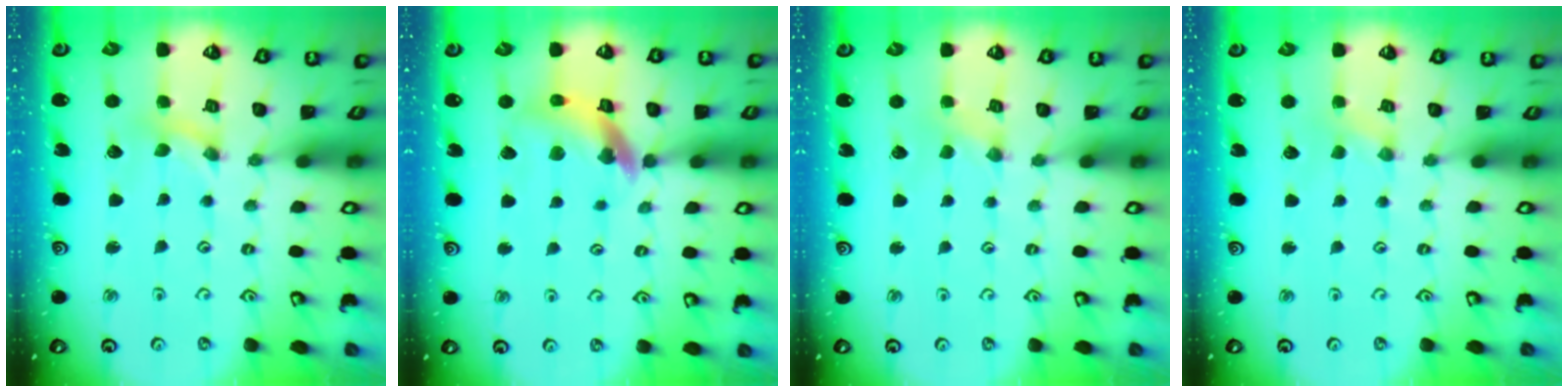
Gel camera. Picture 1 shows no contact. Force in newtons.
{"total": 12.7, "press": 12.6, "slide": 1.6}
{"total": 0.0}
{"total": 0.5, "press": 0.5, "slide": 0.2}